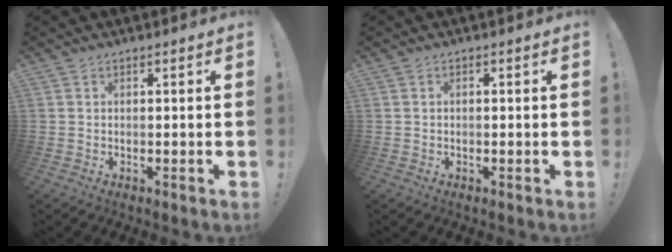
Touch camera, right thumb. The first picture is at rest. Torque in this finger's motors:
{"motor_torque": [-0.38, -0.02, -0.12, 0.00, 0.02]}